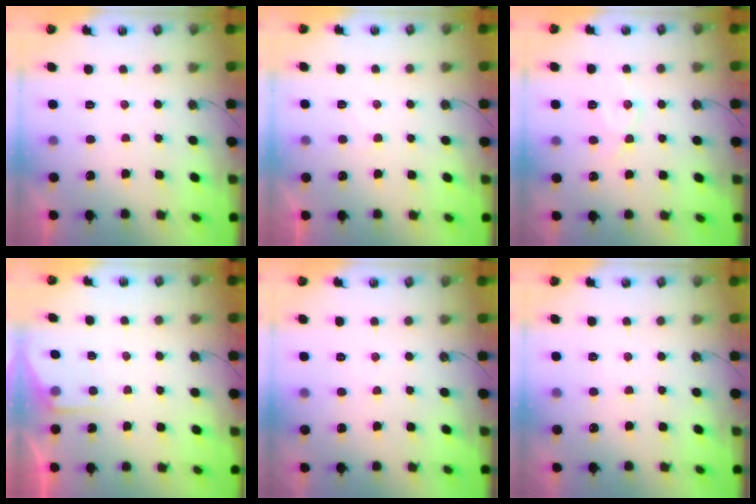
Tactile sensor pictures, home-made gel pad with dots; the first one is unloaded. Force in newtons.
{"total": 3.9, "press": 3.9, "slide": 0.5}
{"total": 10.2, "press": 10.2, "slide": 0.8}
{"total": 4.4, "press": 4.4, "slide": 0.4}
{"total": 2.5, "press": 2.4, "slide": 0.4}
{"total": 3.6, "press": 3.5, "slide": 0.6}